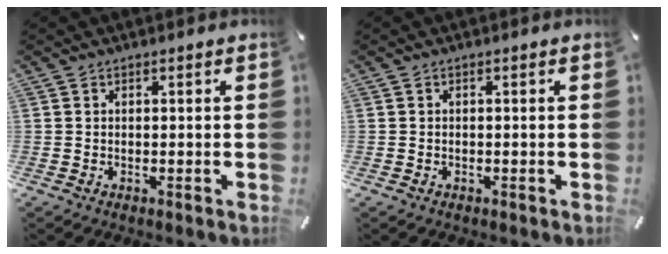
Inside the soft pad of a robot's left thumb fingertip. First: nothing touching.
{"total": 0.6, "force": [-0.3, 0.5, 0.3], "torque": [-0.004, 0.002, -0.006]}